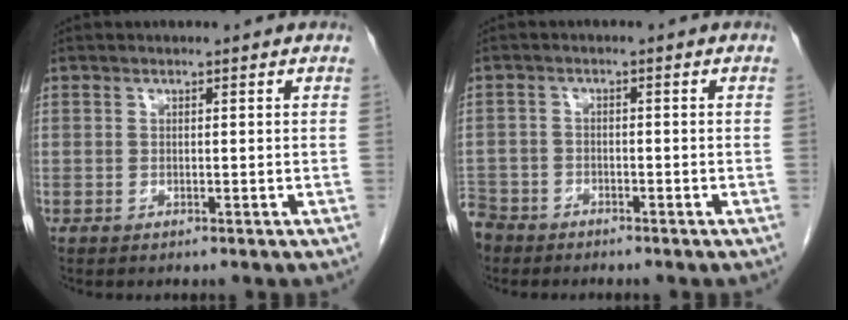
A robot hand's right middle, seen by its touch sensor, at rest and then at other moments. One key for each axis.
{"total": 5.6, "fx": -4.6, "fy": 3.1, "fz": 0.4, "tx": -0.017, "ty": -0.004, "tz": -0.093}